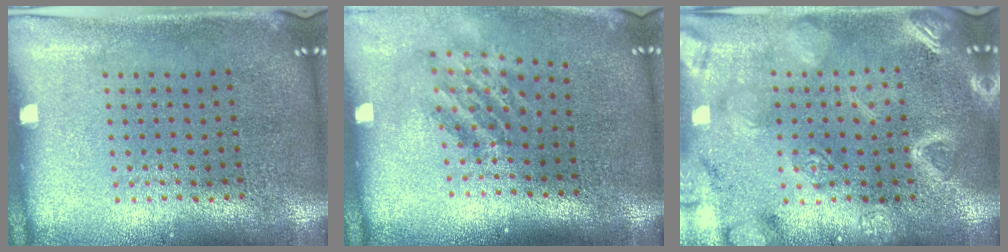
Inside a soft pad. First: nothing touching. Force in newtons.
{"total": 1.7, "press": 1.2, "slide": 1.2}
{"total": 3.0, "press": 3.0, "slide": 0.2}